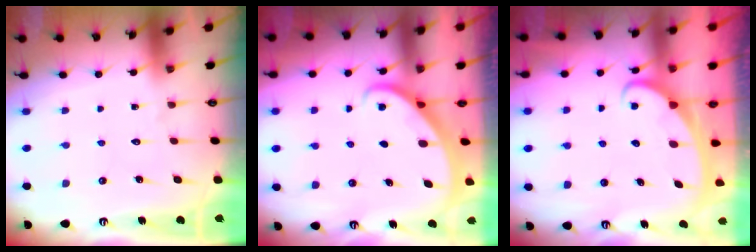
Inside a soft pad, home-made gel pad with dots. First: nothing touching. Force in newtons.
{"total": 1.8, "press": 1.8, "slide": 0.1}
{"total": 2.4, "press": 2.4, "slide": 0.3}